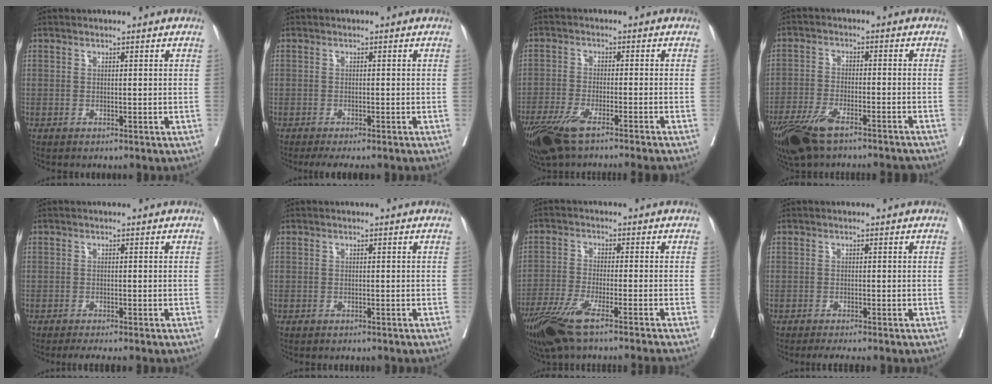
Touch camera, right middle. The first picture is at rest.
{"total": 4.6, "force": [-3.9, 0.9, 2.3], "torque": [-0.024, -0.010, -0.057]}
{"total": 11.8, "force": [-9.4, 0.3, 7.2], "torque": [-0.122, -0.029, -0.155]}
{"total": 12.5, "force": [-10.0, 2.6, 7.0], "torque": [-0.133, -0.018, -0.166]}
{"total": 2.8, "force": [-2.4, -0.1, 1.4], "torque": [-0.016, -0.007, -0.037]}
{"total": 1.2, "force": [-1.1, 0.4, 0.3], "torque": [-0.007, -0.002, -0.017]}
{"total": 10.9, "force": [-8.1, -0.6, 7.2], "torque": [-0.124, -0.031, -0.138]}
{"total": 2.5, "force": [-2.2, -0.2, 1.2], "torque": [-0.013, -0.006, -0.034]}